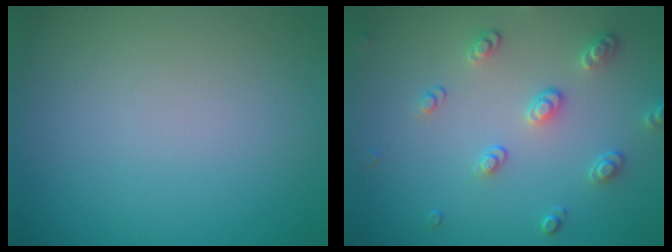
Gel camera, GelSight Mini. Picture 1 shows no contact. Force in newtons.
{"total": 2.6, "press": 2.5, "slide": 0.7}